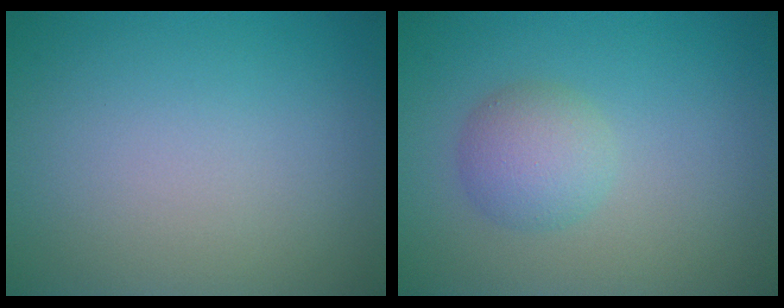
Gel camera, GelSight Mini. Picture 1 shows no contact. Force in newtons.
{"total": 3.0, "press": 3.0, "slide": 0.1}